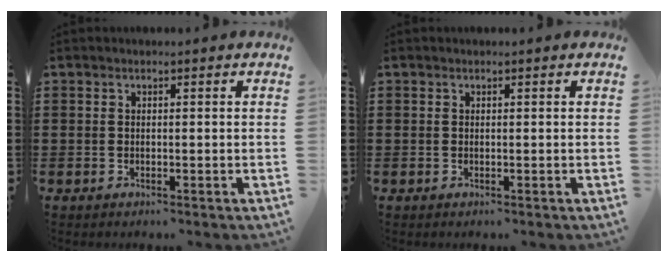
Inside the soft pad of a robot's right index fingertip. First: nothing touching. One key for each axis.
{"total": 0.0}